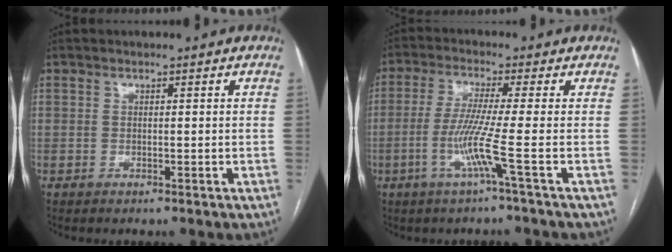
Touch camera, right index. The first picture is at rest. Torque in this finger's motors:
{"motor_torque": [0.50, -0.24, 0.45, 0.12]}